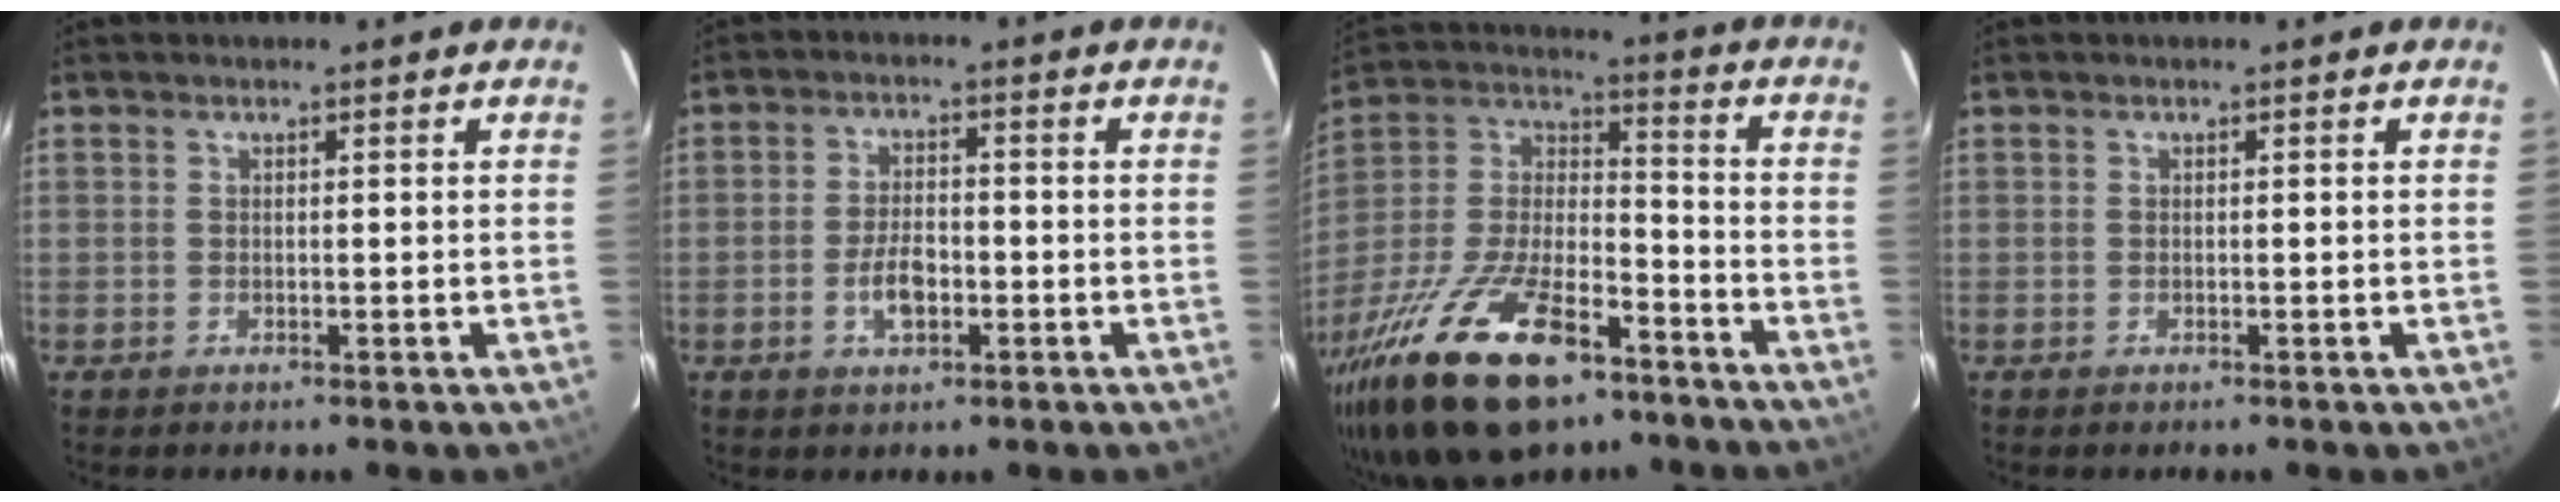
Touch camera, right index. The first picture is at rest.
{"total": 5.3, "force": [-1.9, 2.7, 4.1], "torque": [-0.084, 0.004, -0.032]}
{"total": 28.4, "force": [-17.6, 11.9, 18.8], "torque": [-0.384, -0.023, -0.295]}
{"total": 0.0}